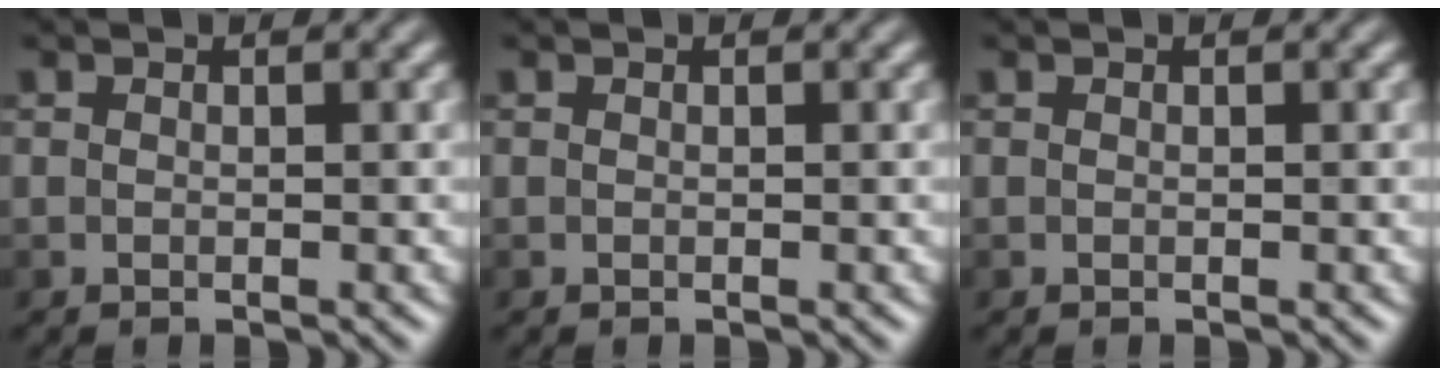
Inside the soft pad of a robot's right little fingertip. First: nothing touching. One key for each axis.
{"total": 0.0}
{"total": 0.0}